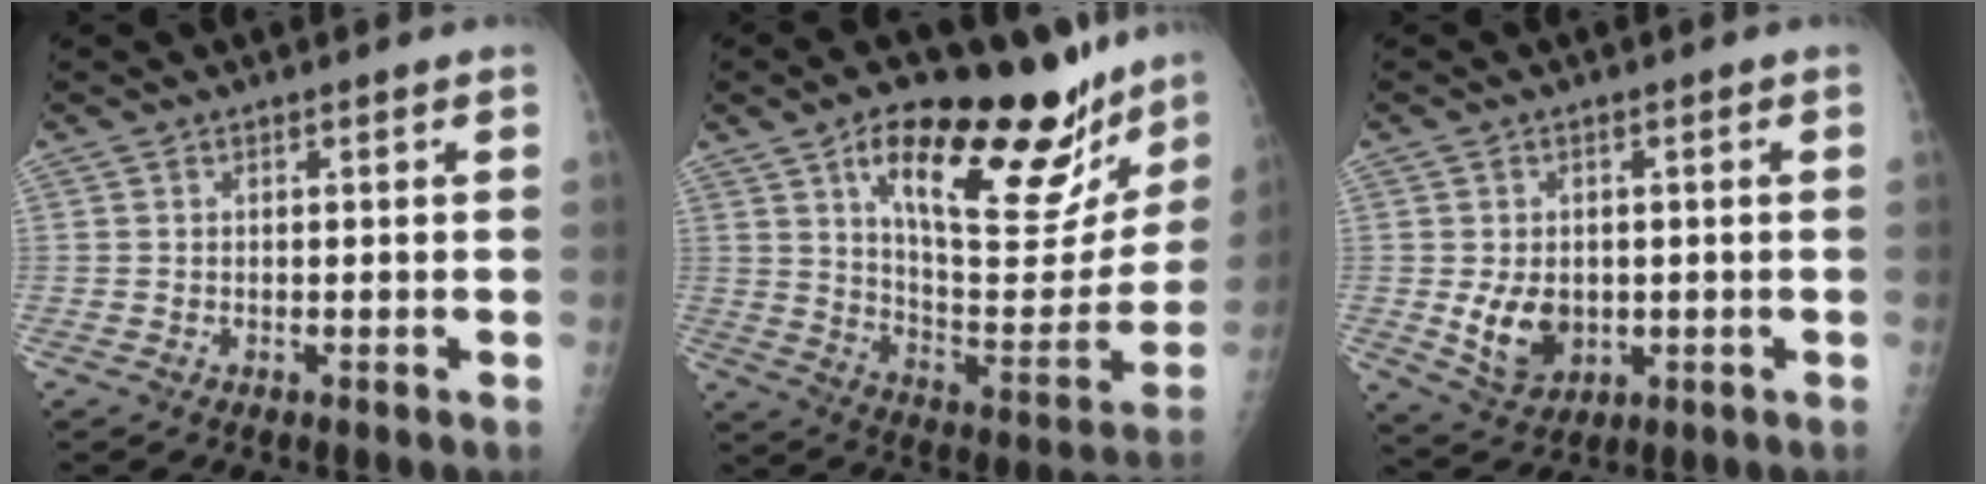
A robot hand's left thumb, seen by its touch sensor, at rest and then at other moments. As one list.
[{"total": 28.7, "force": [18.2, 9.9, 19.9], "torque": [-0.243, -0.067, 0.282]}, {"total": 7.3, "force": [-0.6, 5.6, 4.8], "torque": [-0.060, -0.010, 0.007]}]